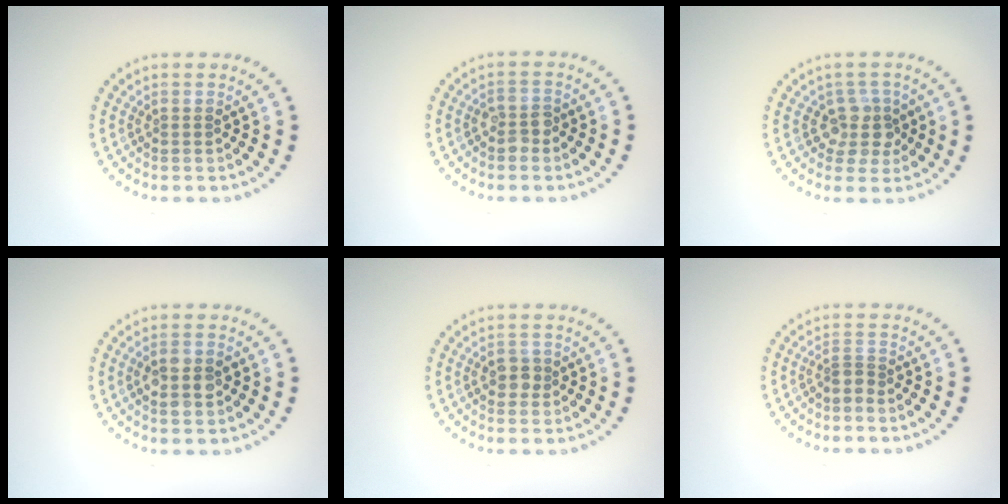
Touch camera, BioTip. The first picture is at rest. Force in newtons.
{"total": 1.7, "press": 1.6, "slide": 0.4}
{"total": 3.0, "press": 2.5, "slide": 1.7}
{"total": 2.5, "press": 2.5, "slide": 0.2}
{"total": 1.8, "press": 1.8, "slide": 0.3}
{"total": 1.1, "press": 0.7, "slide": 0.9}